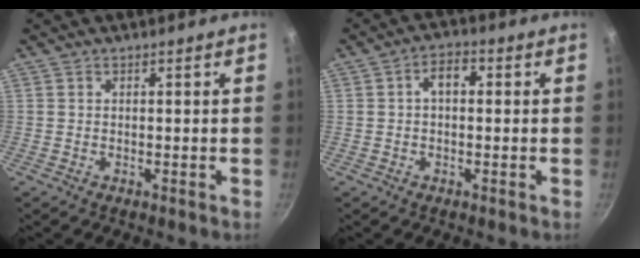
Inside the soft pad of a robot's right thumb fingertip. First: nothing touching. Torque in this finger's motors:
{"motor_torque": [-0.45, 0.66, 0.58, -0.22, 0.01]}